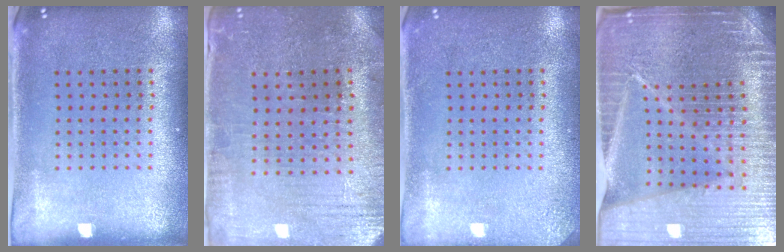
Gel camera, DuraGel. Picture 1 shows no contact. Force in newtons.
{"total": 0.6, "press": 0.5, "slide": 0.3}
{"total": 1.7, "press": 1.7, "slide": 0.2}
{"total": 6.5, "press": 5.7, "slide": 3.3}